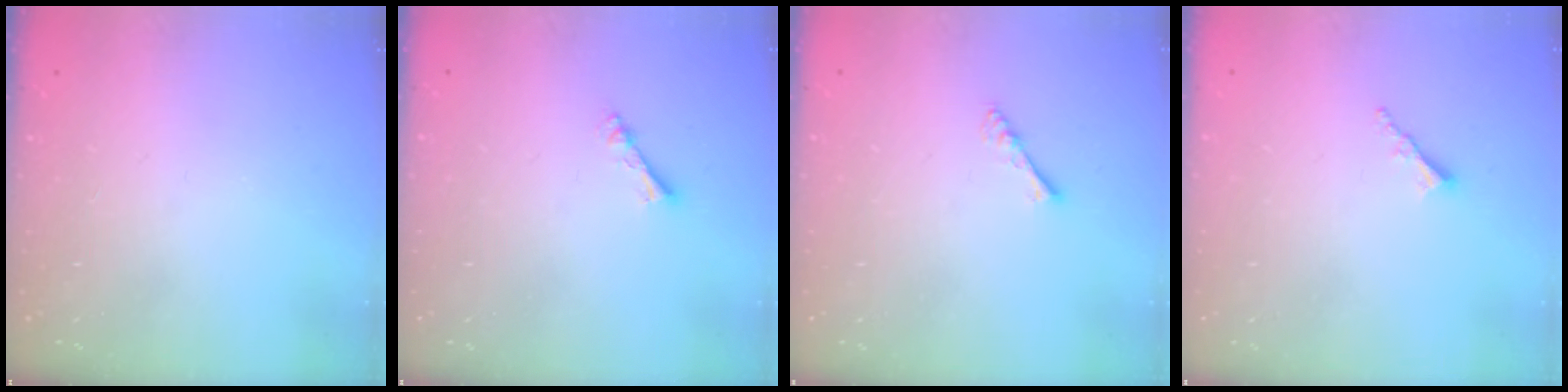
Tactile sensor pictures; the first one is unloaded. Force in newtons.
{"total": 2.4, "press": 2.4, "slide": 0.4}
{"total": 3.5, "press": 3.5, "slide": 0.6}
{"total": 2.0, "press": 2.0, "slide": 0.5}